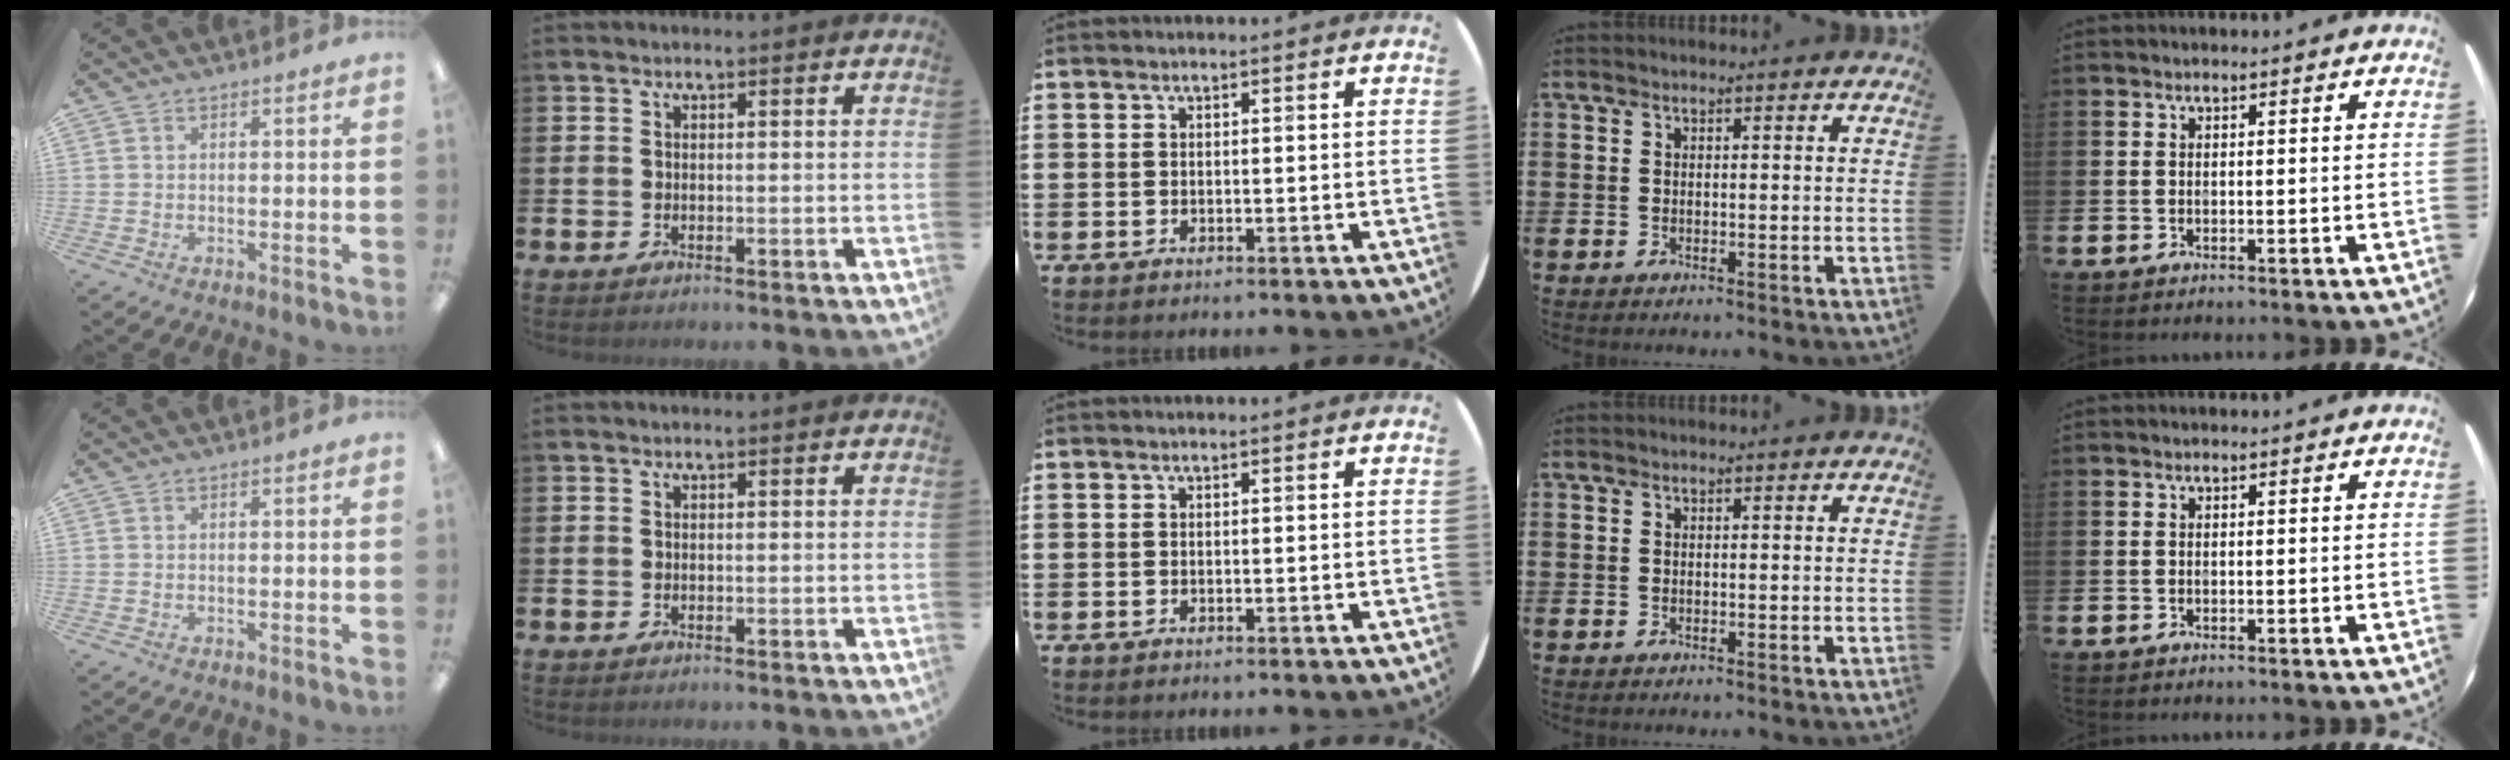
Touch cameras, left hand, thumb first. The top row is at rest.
{}